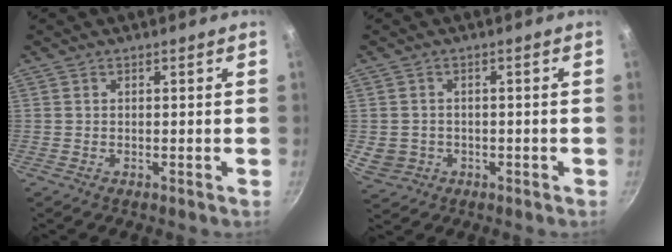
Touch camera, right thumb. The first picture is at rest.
{"total": 4.6, "force": [-0.8, 4.2, 1.9], "torque": [-0.025, 0.011, -0.001]}